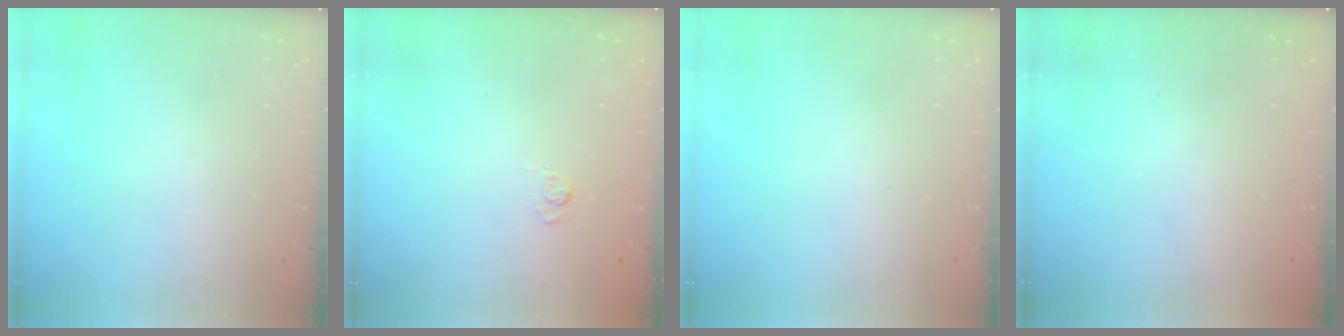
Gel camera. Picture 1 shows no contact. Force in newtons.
{"total": 2.2, "press": 1.8, "slide": 1.3}
{"total": 0.0}
{"total": 2.4, "press": 2.2, "slide": 0.8}